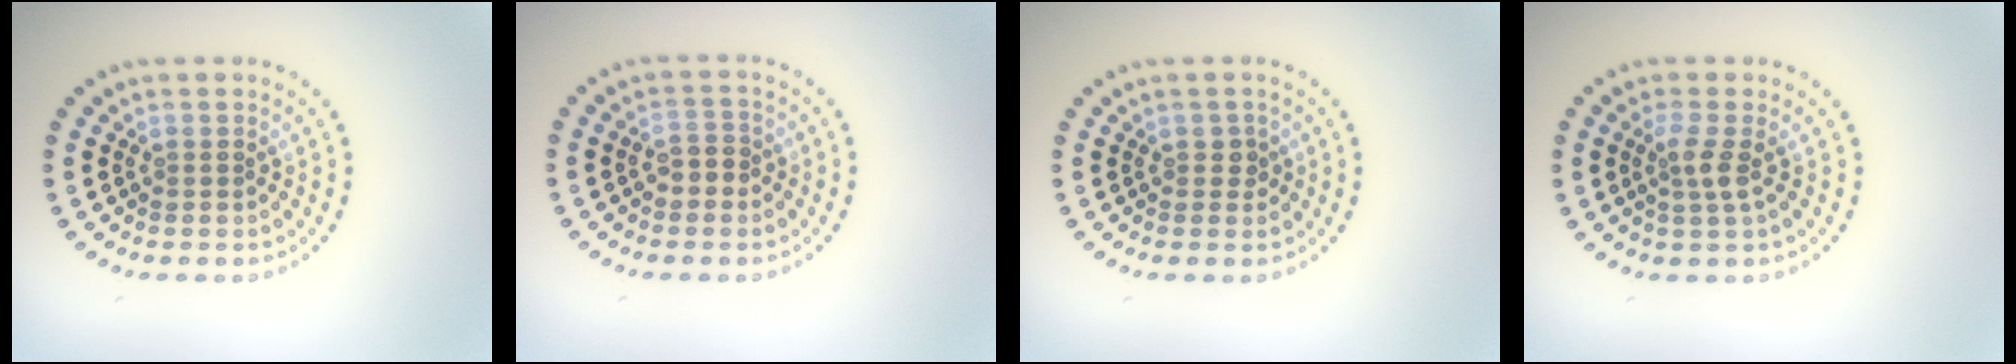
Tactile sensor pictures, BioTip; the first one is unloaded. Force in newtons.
{"total": 1.7, "press": 1.7, "slide": 0.3}
{"total": 1.0, "press": 0.9, "slide": 0.3}
{"total": 1.8, "press": 1.3, "slide": 1.2}